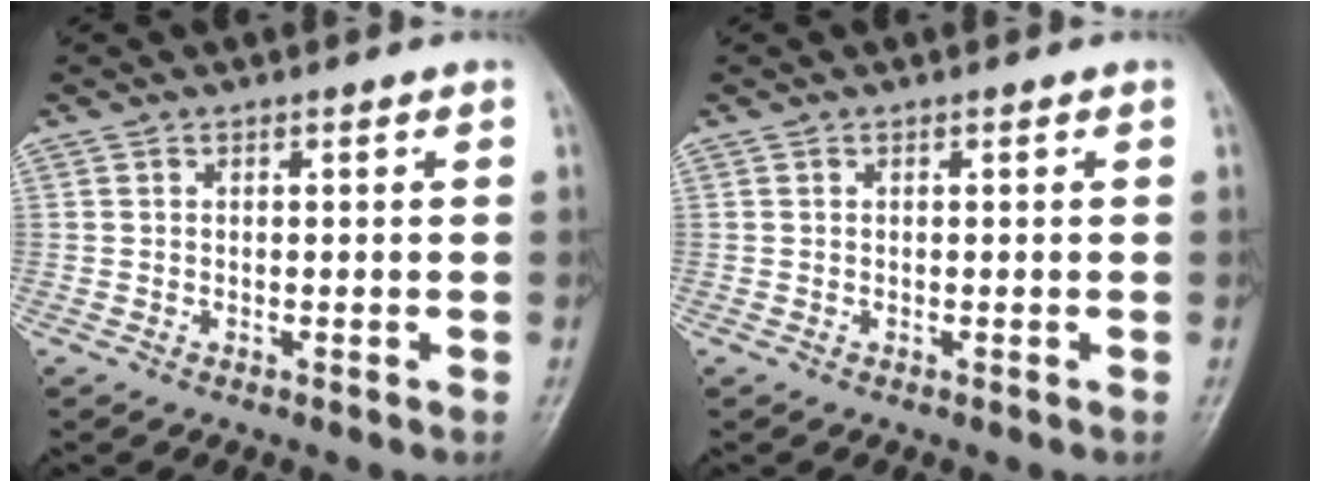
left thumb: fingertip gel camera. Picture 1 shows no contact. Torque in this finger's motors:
{"motor_torque": [0.00, 0.00, 0.03, -0.03, 0.00]}